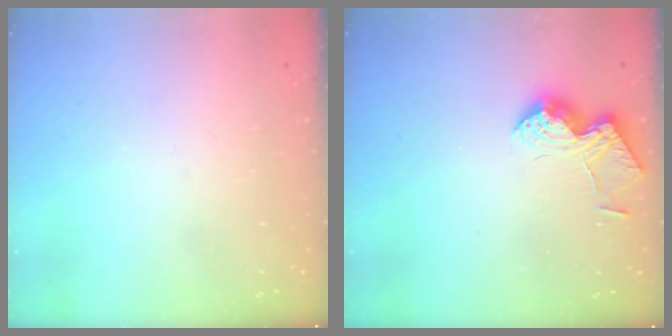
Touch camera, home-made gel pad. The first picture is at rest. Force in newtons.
{"total": 12.5, "press": 12.5, "slide": 0.7}